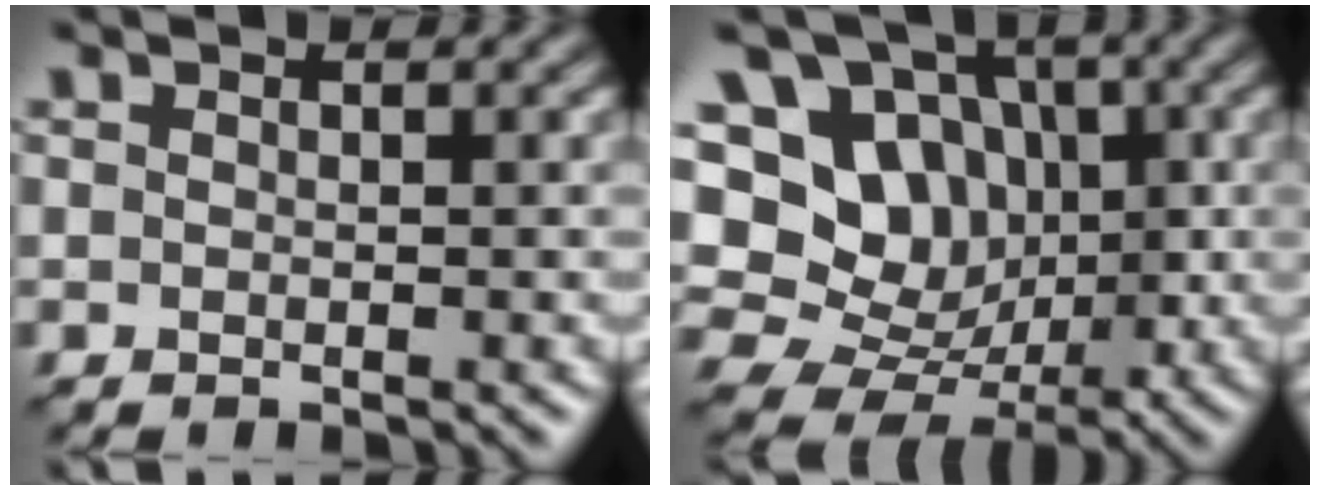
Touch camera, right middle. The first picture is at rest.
{"total": 12.1, "force": [1.9, 10.7, 5.3], "torque": [-0.147, 0.050, 0.016]}